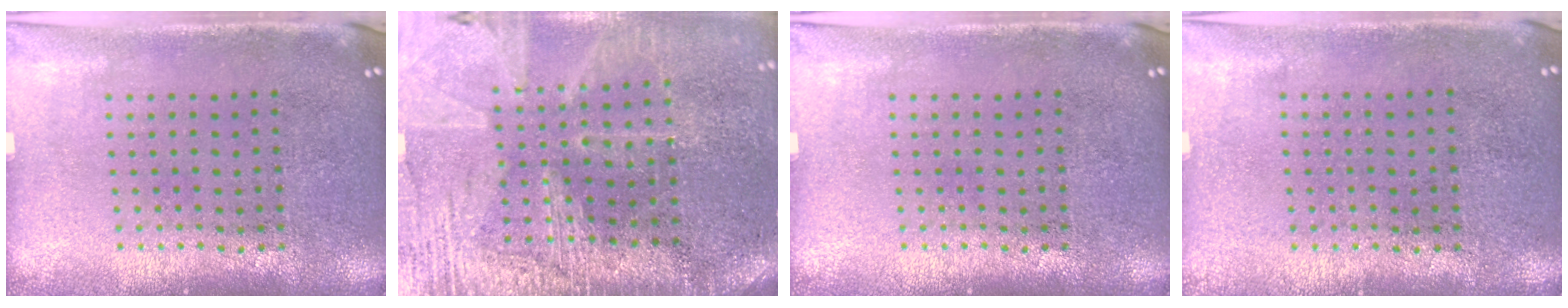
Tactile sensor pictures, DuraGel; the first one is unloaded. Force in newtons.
{"total": 3.4, "press": 3.2, "slide": 1.1}
{"total": 0.0}
{"total": 0.0}